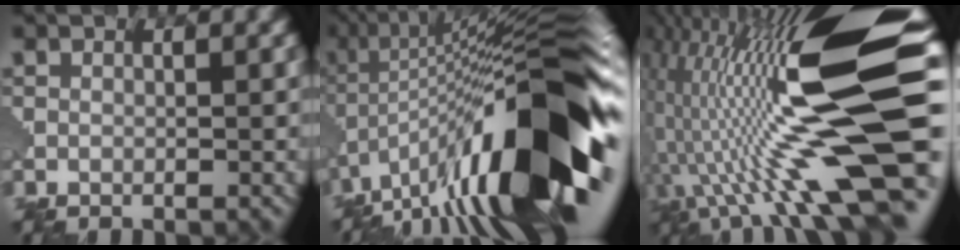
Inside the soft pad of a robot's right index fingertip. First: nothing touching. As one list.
[{"total": 17.0, "force": [-6.7, 4.5, 15.0], "torque": [-0.244, 0.029, -0.119]}, {"total": 16.6, "force": [0.8, 3.7, 16.2], "torque": [-0.284, 0.023, 0.020]}]